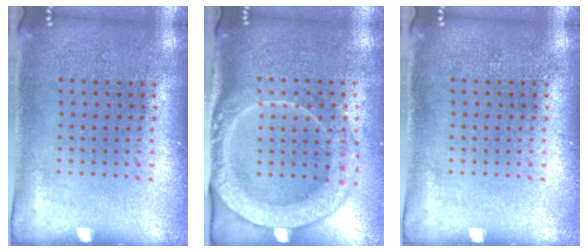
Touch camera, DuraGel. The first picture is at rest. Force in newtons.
{"total": 2.4, "press": 2.2, "slide": 1.1}
{"total": 0.0}